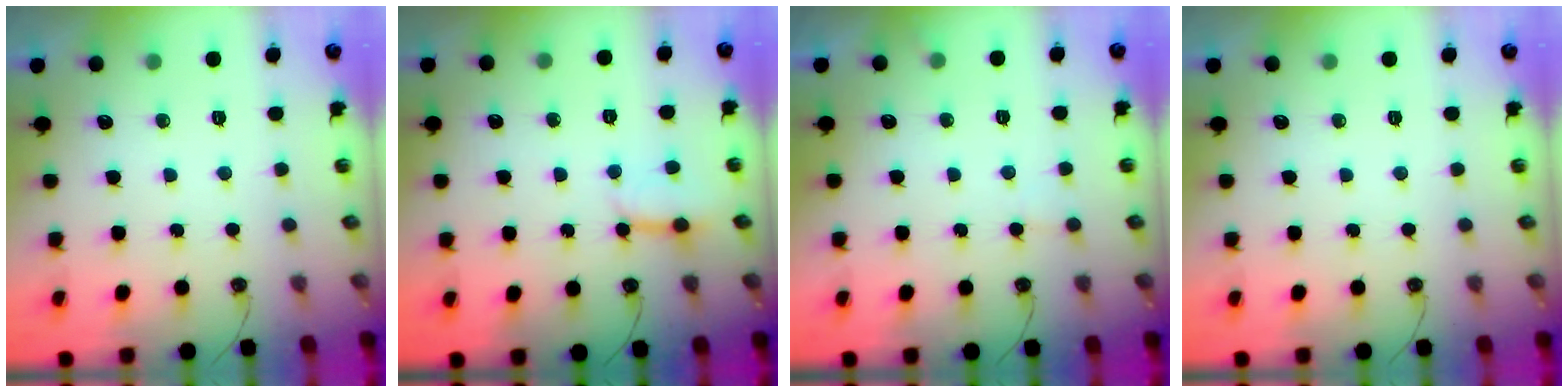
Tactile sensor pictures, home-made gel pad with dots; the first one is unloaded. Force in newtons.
{"total": 3.2, "press": 3.2, "slide": 0.4}
{"total": 5.0, "press": 5.0, "slide": 0.4}
{"total": 0.0}